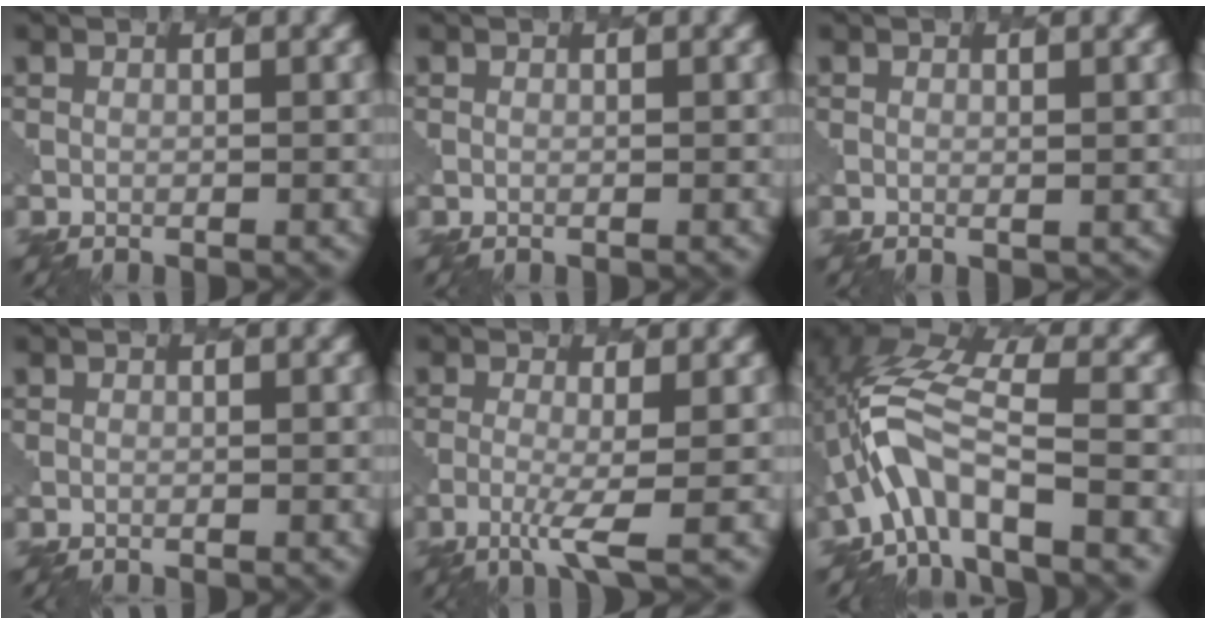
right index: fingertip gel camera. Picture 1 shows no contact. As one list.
[{"total": 0.0}, {"total": 0.6, "force": [0.3, 0.3, 0.5], "torque": [-0.008, -0.007, 0.006]}, {"total": 0.7, "force": [-0.7, 0.2, 0.1], "torque": [0.010, -0.003, -0.012]}, {"total": 3.1, "force": [-1.1, 0.6, 2.8], "torque": [-0.056, -0.006, -0.033]}, {"total": 6.6, "force": [-2.1, 2.5, 5.7], "torque": [-0.118, 0.014, -0.049]}]